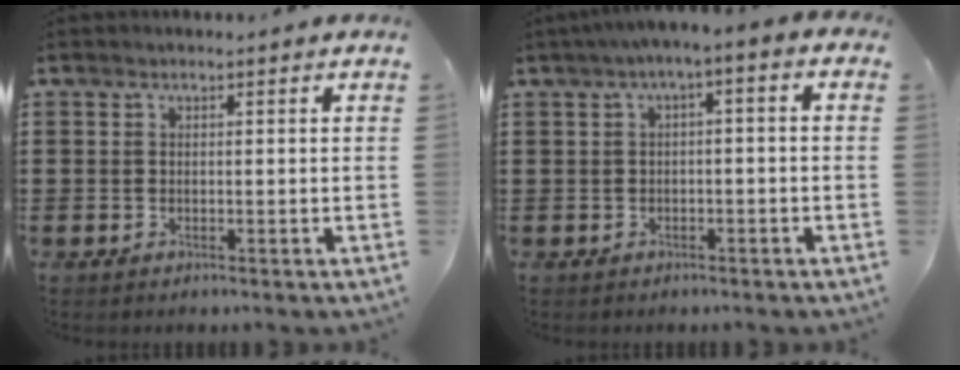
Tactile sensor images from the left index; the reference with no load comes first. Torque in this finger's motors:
{"motor_torque": [2.14, 0.00, 0.71, 0.21]}